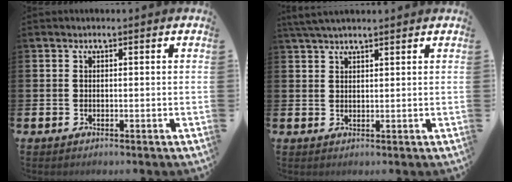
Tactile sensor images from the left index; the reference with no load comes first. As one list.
[{"total": 3.2, "force": [2.7, 0.6, 1.4], "torque": [-0.029, -0.003, 0.050]}]